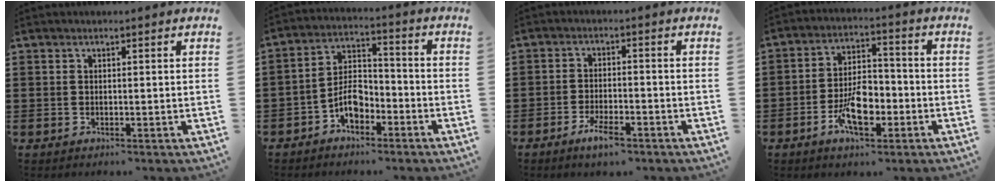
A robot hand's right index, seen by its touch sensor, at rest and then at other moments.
{"total": 6.3, "force": [-3.5, 3.4, 3.9], "torque": [-0.079, 0.014, -0.068]}
{"total": 4.1, "force": [-2.8, 1.0, 2.9], "torque": [-0.062, -0.003, -0.052]}
{"total": 8.4, "force": [-3.5, 4.1, 6.5], "torque": [-0.122, -0.001, -0.064]}